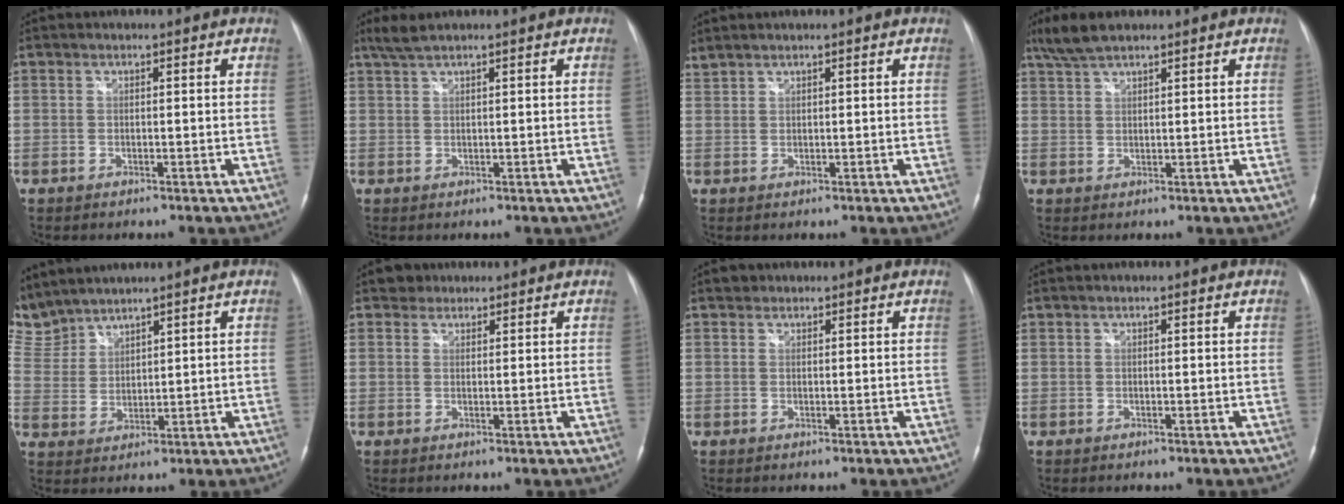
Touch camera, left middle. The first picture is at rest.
{"total": 2.4, "force": [2.0, 0.0, 1.5], "torque": [-0.039, 0.014, 0.044]}
{"total": 1.6, "force": [1.6, -0.1, 0.4], "torque": [-0.019, 0.020, 0.039]}
{"total": 4.7, "force": [3.8, 1.0, 2.5], "torque": [-0.061, 0.016, 0.077]}
{"total": 8.3, "force": [8.0, 2.1, 0.5], "torque": [-0.032, 0.014, 0.182]}
{"total": 1.9, "force": [1.4, 1.3, -0.2], "torque": [0.006, 0.008, 0.018]}
{"total": 1.1, "force": [0.8, 0.8, 0.0], "torque": [0.005, 0.006, 0.009]}
{"total": 0.0}